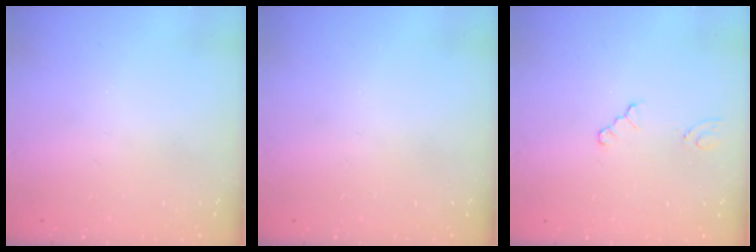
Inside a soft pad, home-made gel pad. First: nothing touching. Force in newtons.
{"total": 0.0}
{"total": 1.3, "press": 1.2, "slide": 0.2}